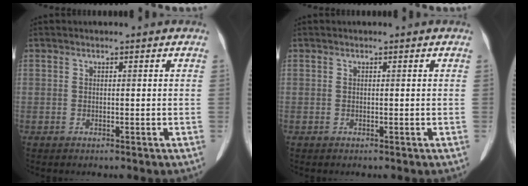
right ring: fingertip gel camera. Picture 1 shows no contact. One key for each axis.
{"total": 0.0}